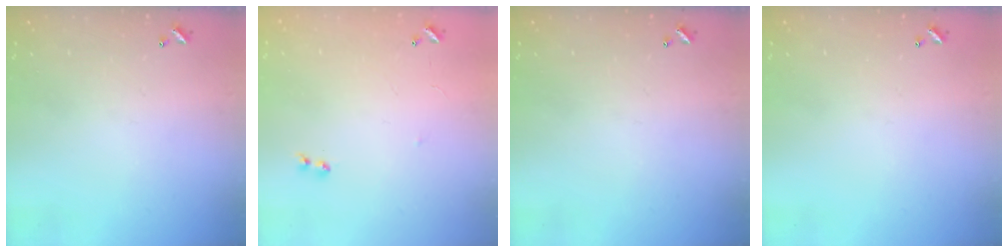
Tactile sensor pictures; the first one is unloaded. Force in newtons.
{"total": 6.4, "press": 6.4, "slide": 0.8}
{"total": 0.0}
{"total": 0.0}